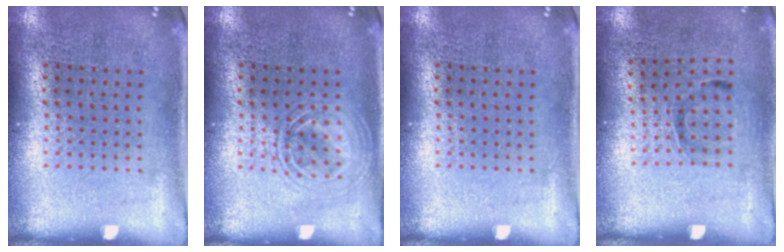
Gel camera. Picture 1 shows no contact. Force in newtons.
{"total": 1.4, "press": 1.3, "slide": 0.2}
{"total": 0.0}
{"total": 0.9, "press": 0.7, "slide": 0.6}